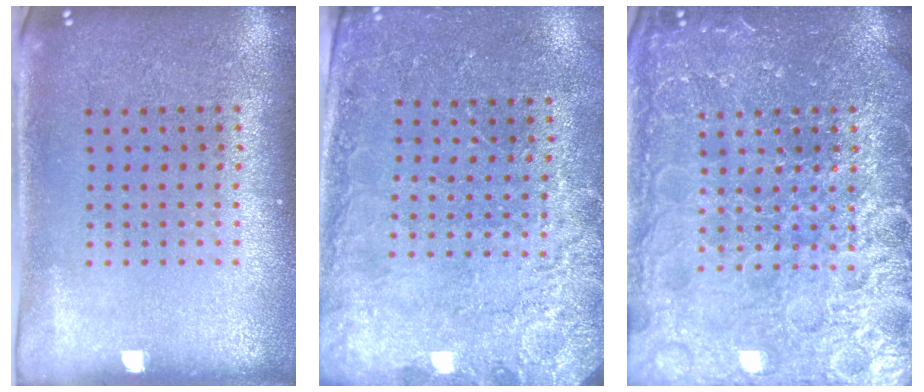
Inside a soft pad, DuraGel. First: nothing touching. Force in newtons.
{"total": 2.4, "press": 2.4, "slide": 0.6}
{"total": 6.9, "press": 6.8, "slide": 0.8}